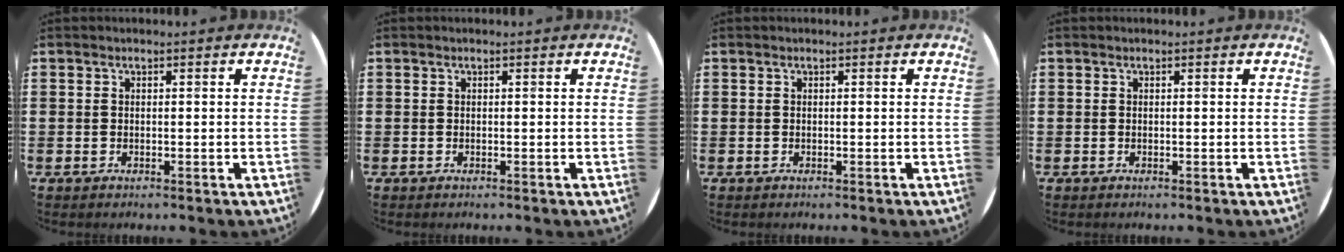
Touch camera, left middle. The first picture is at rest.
{"total": 0.0}
{"total": 0.0}
{"total": 0.0}